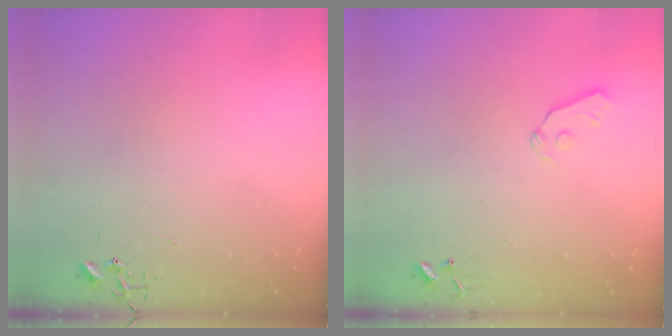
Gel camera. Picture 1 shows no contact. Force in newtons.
{"total": 5.2, "press": 5.2, "slide": 0.6}